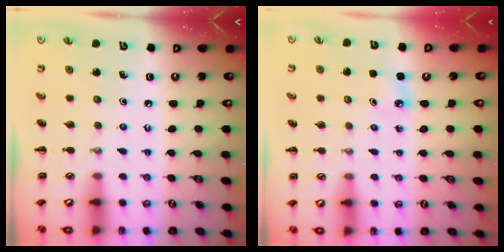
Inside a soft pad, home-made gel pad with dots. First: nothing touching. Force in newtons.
{"total": 3.8, "press": 3.6, "slide": 1.1}